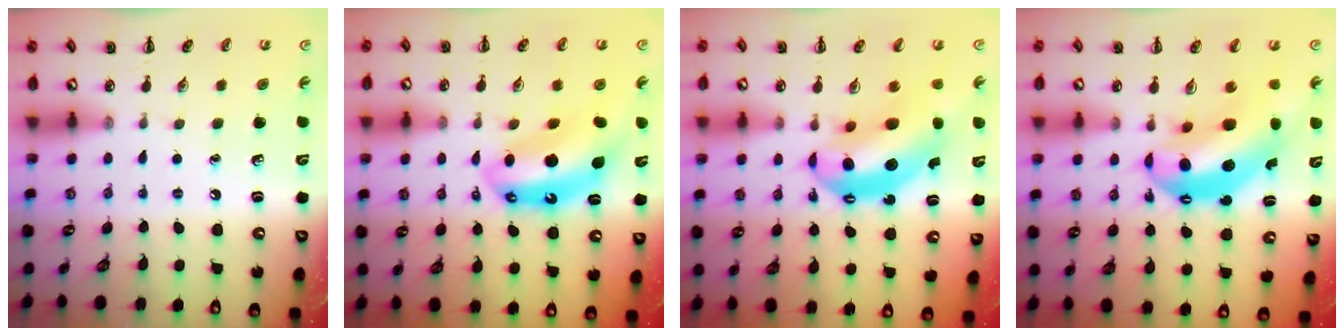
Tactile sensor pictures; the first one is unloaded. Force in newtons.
{"total": 12.5, "press": 12.1, "slide": 3.2}
{"total": 13.7, "press": 13.1, "slide": 3.9}
{"total": 12.0, "press": 11.6, "slide": 3.0}